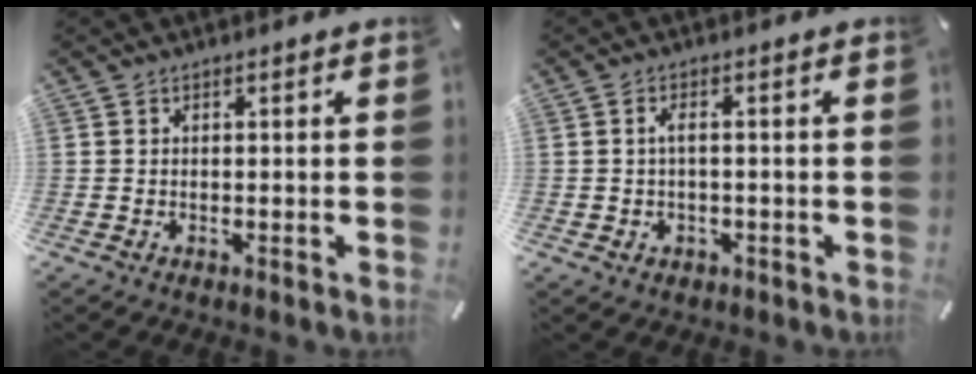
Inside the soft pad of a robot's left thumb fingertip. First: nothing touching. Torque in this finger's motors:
{"motor_torque": [-0.09, -0.12, 0.23, 0.00, 0.04]}